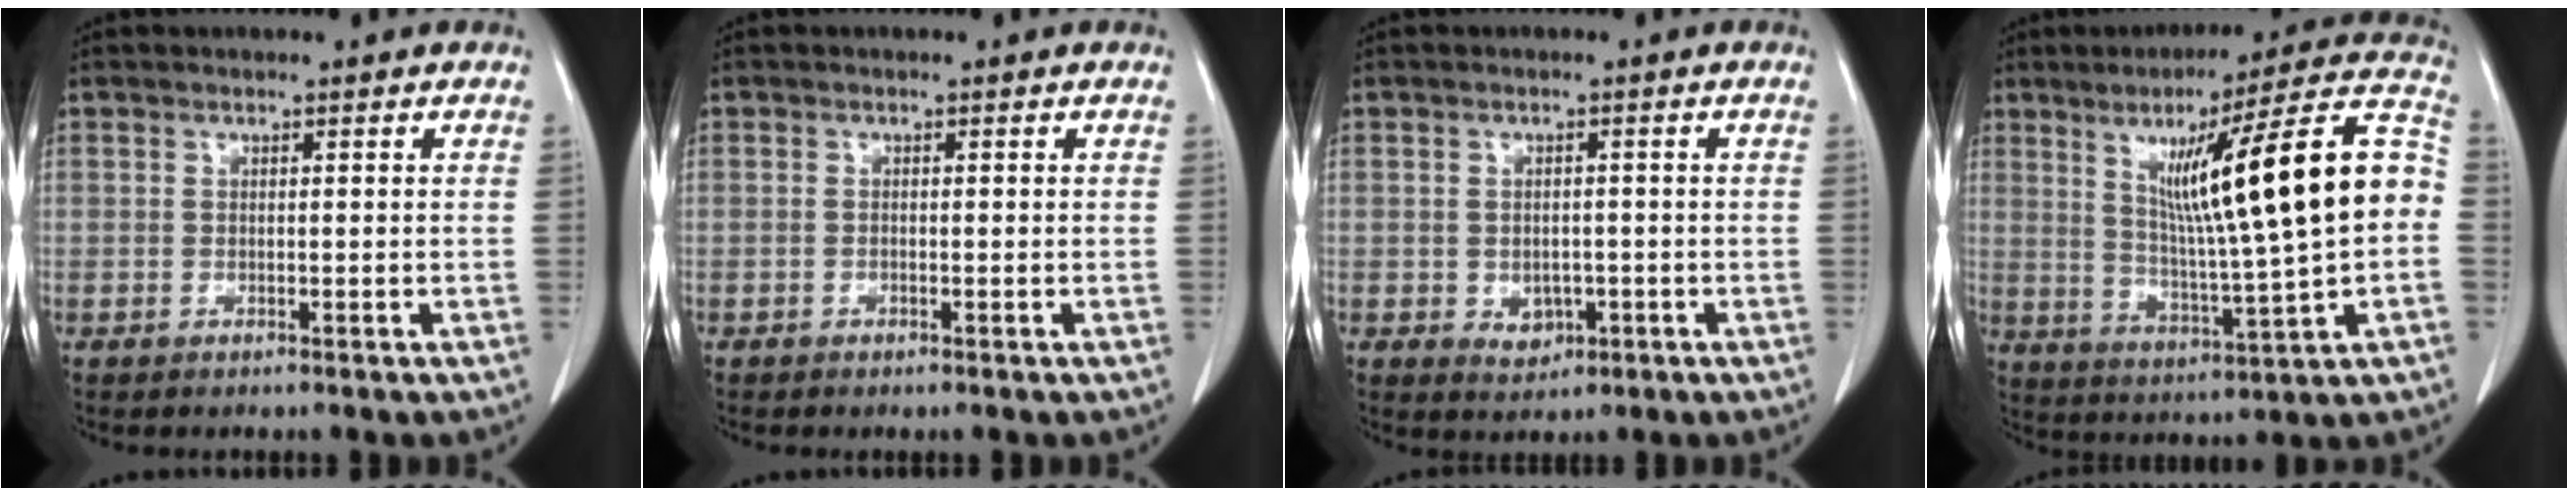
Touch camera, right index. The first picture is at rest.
{"total": 0.0}
{"total": 3.2, "force": [-0.9, 2.5, 1.8], "torque": [-0.022, 0.001, -0.001]}
{"total": 21.3, "force": [2.8, 0.9, 21.1], "torque": [-0.312, 0.025, 0.037]}